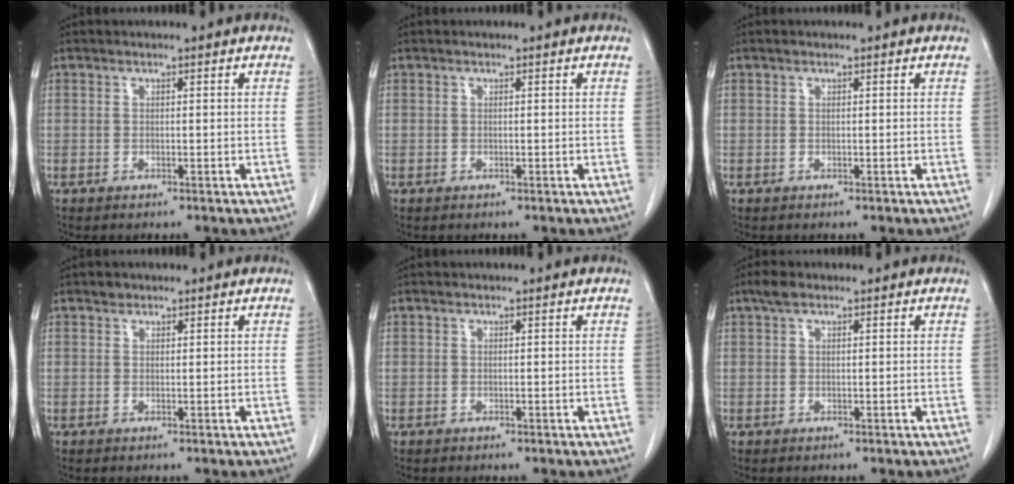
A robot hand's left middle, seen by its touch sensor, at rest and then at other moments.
{"total": 0.0}
{"total": 0.0}
{"total": 0.9, "force": [0.7, 0.5, 0.1], "torque": [-0.002, 0.000, 0.009]}
{"total": 0.0}
{"total": 1.9, "force": [1.3, 0.8, 1.1], "torque": [-0.027, 0.015, 0.023]}